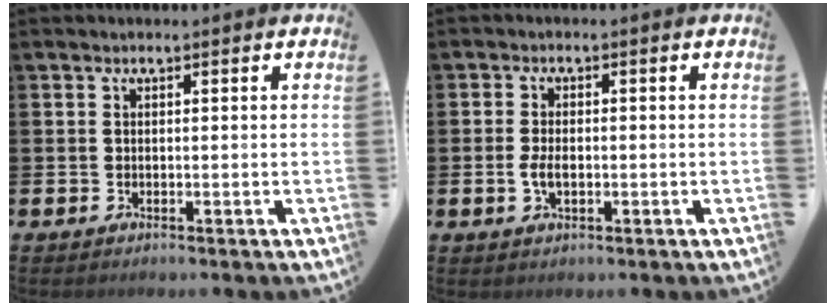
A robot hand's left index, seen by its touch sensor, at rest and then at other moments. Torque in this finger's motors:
{"motor_torque": [0.06, 0.03, 0.07, 0.08]}